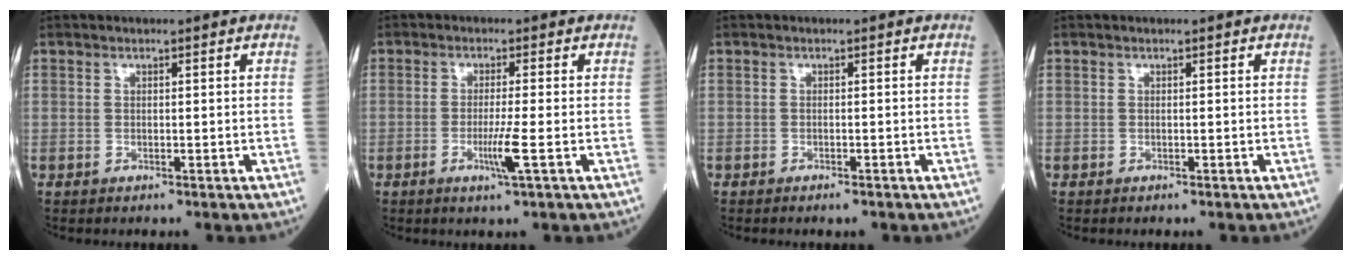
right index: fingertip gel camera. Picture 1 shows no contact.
{"total": 3.8, "force": [-1.2, -0.7, 3.5], "torque": [-0.071, -0.010, -0.024]}
{"total": 1.0, "force": [-0.8, 0.1, 0.6], "torque": [-0.010, -0.001, -0.011]}
{"total": 0.0}